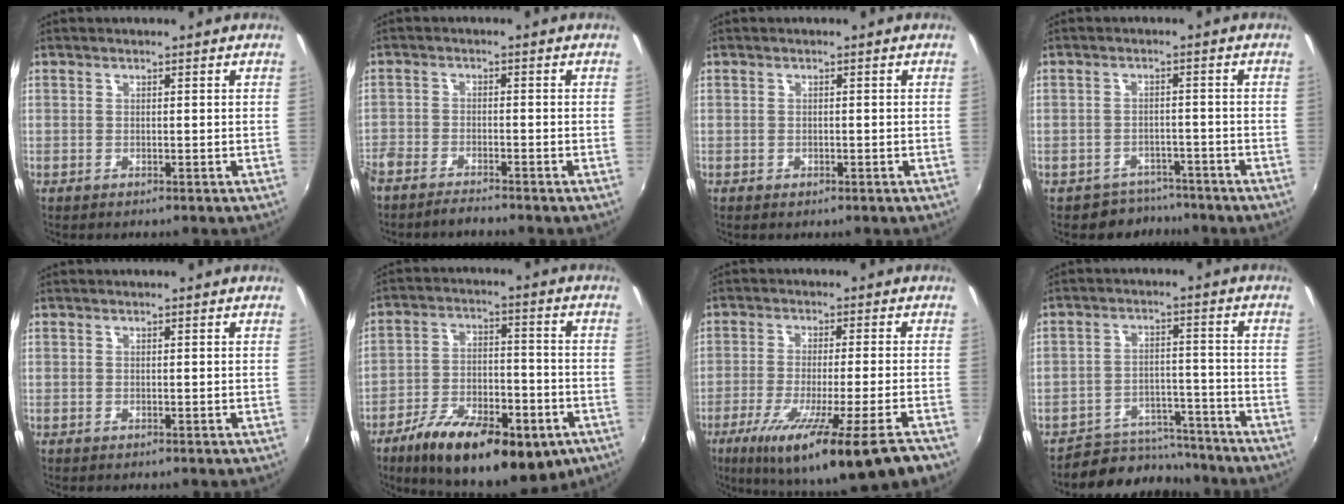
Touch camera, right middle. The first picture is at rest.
{"total": 5.2, "force": [-4.8, 1.2, 1.8], "torque": [-0.059, -0.014, -0.091]}
{"total": 0.8, "force": [-0.5, 0.6, 0.2], "torque": [-0.005, -0.005, -0.008]}
{"total": 5.0, "force": [-4.0, 2.9, -0.4], "torque": [0.001, 0.017, -0.059]}
{"total": 0.0}
{"total": 21.8, "force": [-12.9, 8.9, 15.2], "torque": [-0.270, -0.031, -0.190]}
{"total": 18.2, "force": [-11.1, 0.4, 14.5], "torque": [-0.253, -0.072, -0.176]}
{"total": 9.7, "force": [-8.7, 4.1, 0.5], "torque": [-0.018, 0.029, -0.122]}